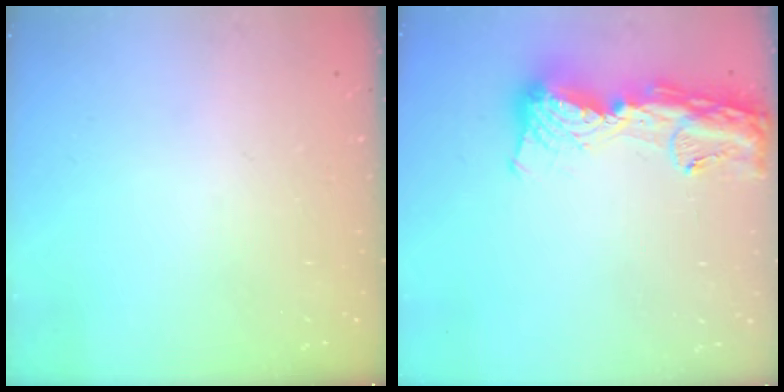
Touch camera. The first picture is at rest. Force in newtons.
{"total": 15.6, "press": 15.5, "slide": 1.6}